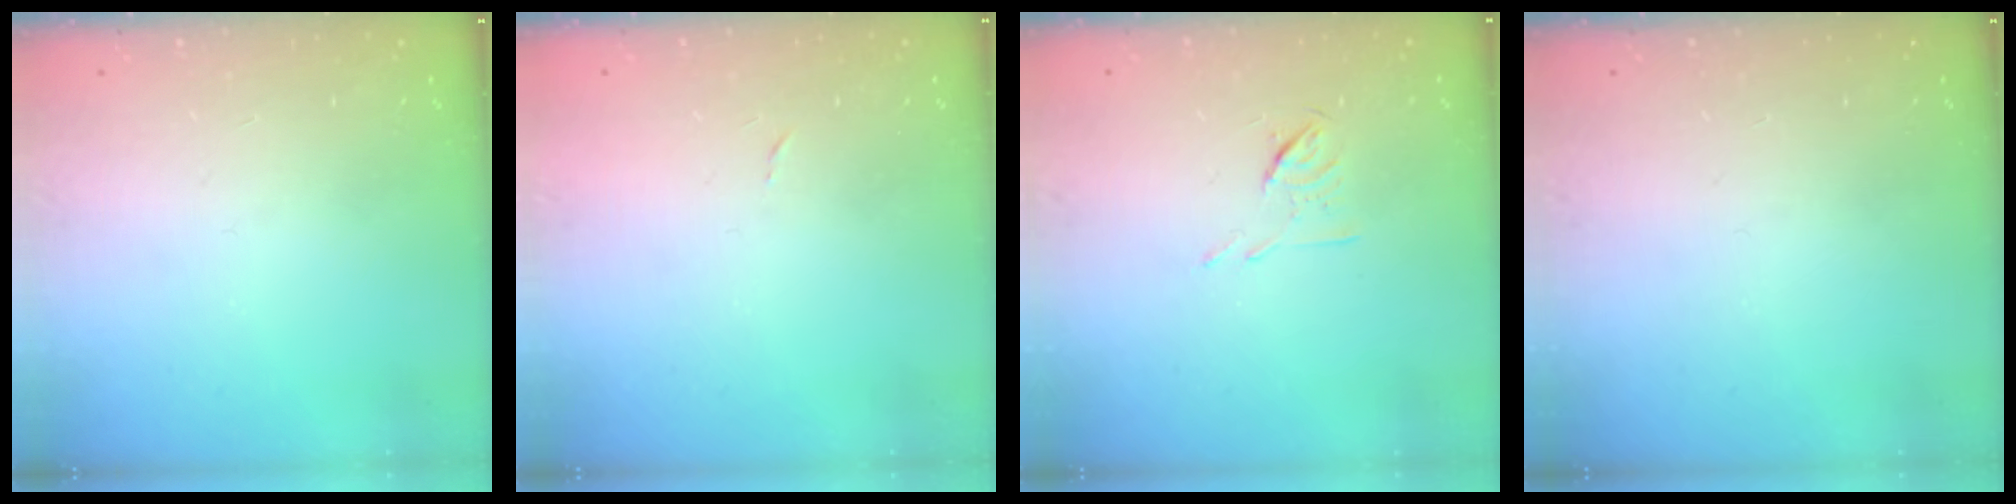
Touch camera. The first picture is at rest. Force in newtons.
{"total": 2.4, "press": 2.4, "slide": 0.4}
{"total": 5.8, "press": 5.7, "slide": 1.2}
{"total": 0.0}